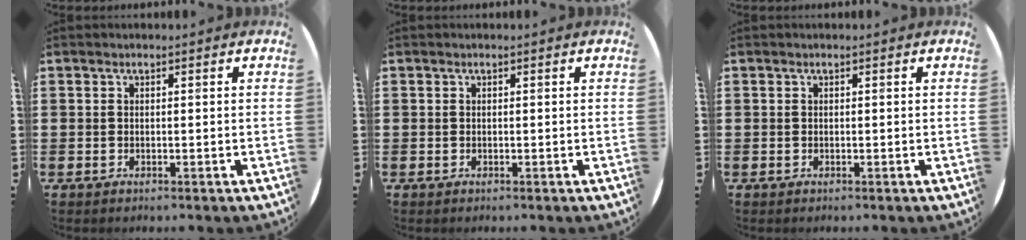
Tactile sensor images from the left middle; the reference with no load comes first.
{"total": 0.0}
{"total": 0.0}